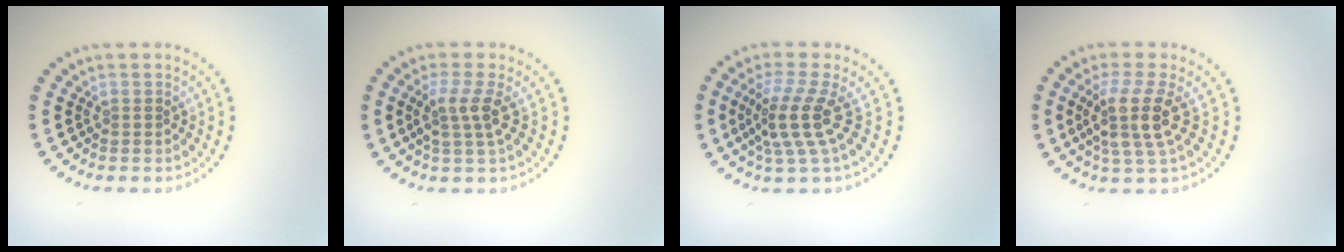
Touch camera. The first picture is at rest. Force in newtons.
{"total": 2.7, "press": 2.1, "slide": 1.7}
{"total": 4.0, "press": 2.8, "slide": 2.8}
{"total": 3.9, "press": 3.1, "slide": 2.4}